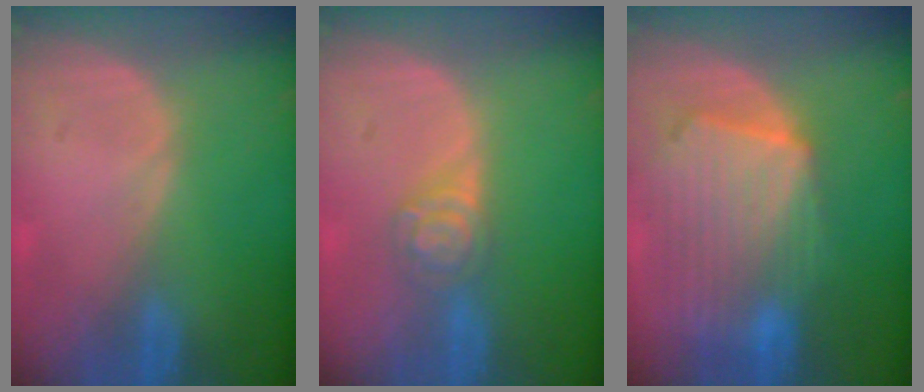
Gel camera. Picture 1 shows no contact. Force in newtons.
{"total": 4.3, "press": 3.9, "slide": 1.8}
{"total": 10.9, "press": 9.5, "slide": 5.3}